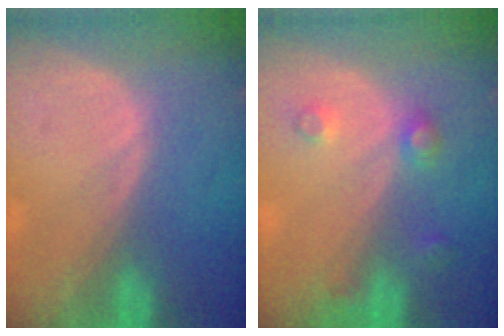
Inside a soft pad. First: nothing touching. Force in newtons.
{"total": 3.4, "press": 3.3, "slide": 0.9}